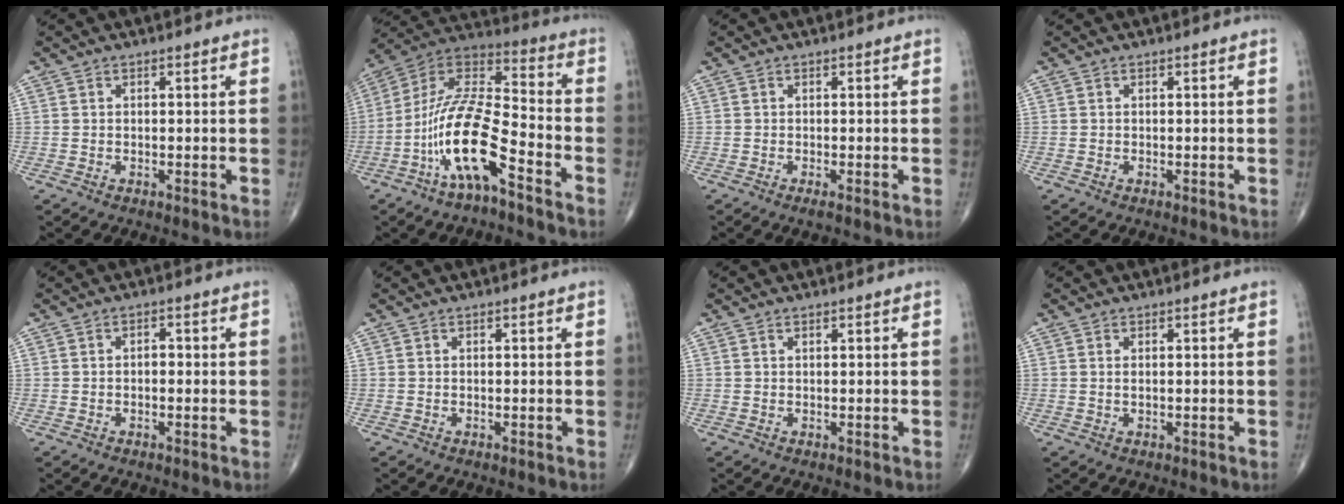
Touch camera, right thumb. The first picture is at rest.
{"total": 15.8, "force": [-7.6, 4.5, 13.0], "torque": [-0.262, 0.065, -0.146]}
{"total": 0.8, "force": [-0.5, 0.1, 0.6], "torque": [-0.018, -0.004, -0.012]}
{"total": 0.0}
{"total": 1.4, "force": [-0.1, 0.8, 1.1], "torque": [-0.013, 0.005, -0.006]}
{"total": 0.0}
{"total": 0.0}
{"total": 0.7, "force": [0.2, 0.2, 0.6], "torque": [-0.015, -0.001, 0.005]}